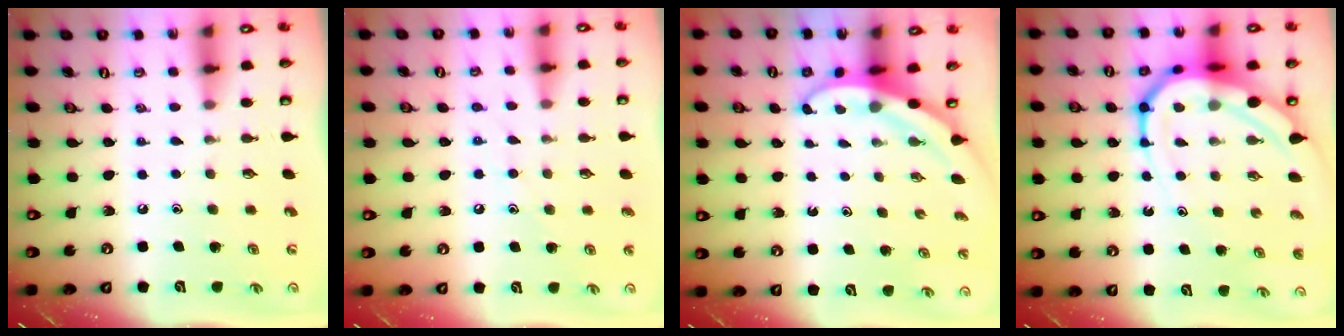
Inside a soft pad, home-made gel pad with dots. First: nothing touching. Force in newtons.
{"total": 7.3, "press": 7.2, "slide": 0.7}
{"total": 3.3, "press": 3.3, "slide": 0.1}
{"total": 13.6, "press": 13.5, "slide": 1.5}